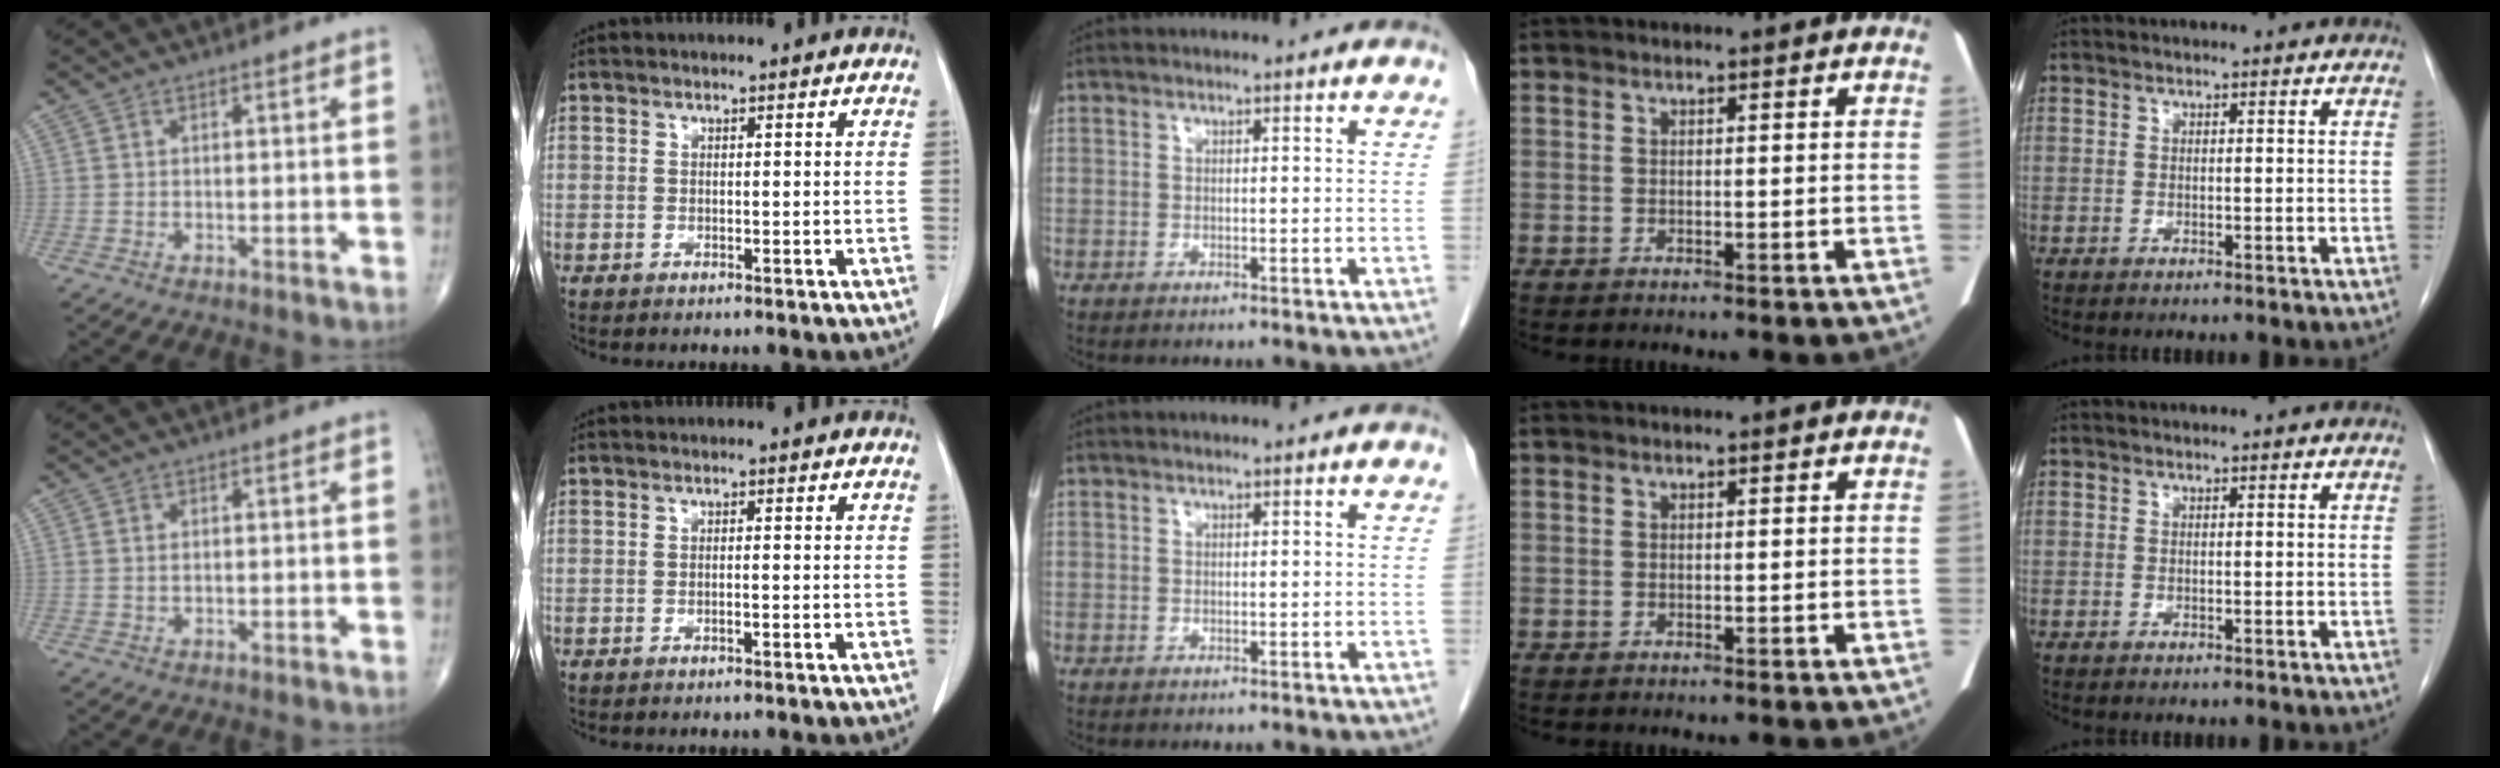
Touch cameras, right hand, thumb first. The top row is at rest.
{"thumb": {"total": 0.6, "force": [0.2, 0.3, 0.5], "torque": [-0.009, 0.000, 0.004]}, "index": {"total": 0.7, "force": [-0.2, 0.0, 0.7], "torque": [-0.013, 0.001, -0.003]}}